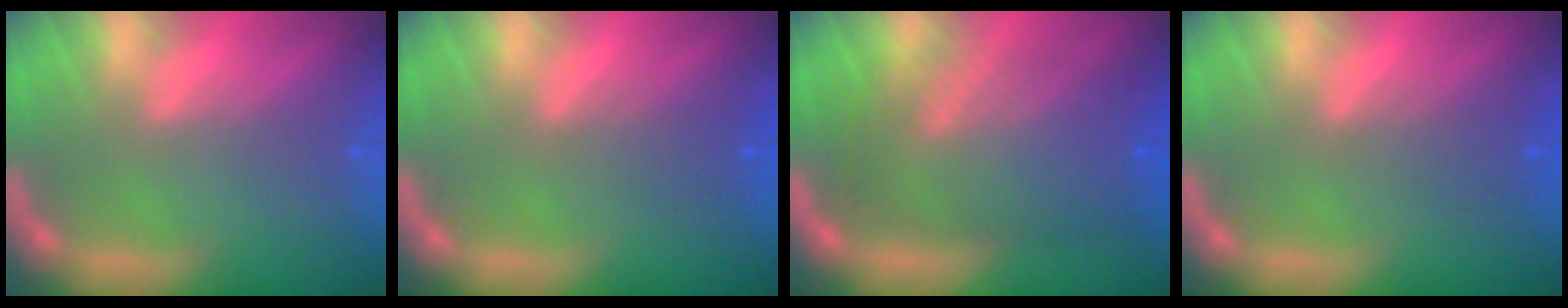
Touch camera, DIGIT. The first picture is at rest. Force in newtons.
{"total": 2.0}
{"total": 9.6}
{"total": 2.0}